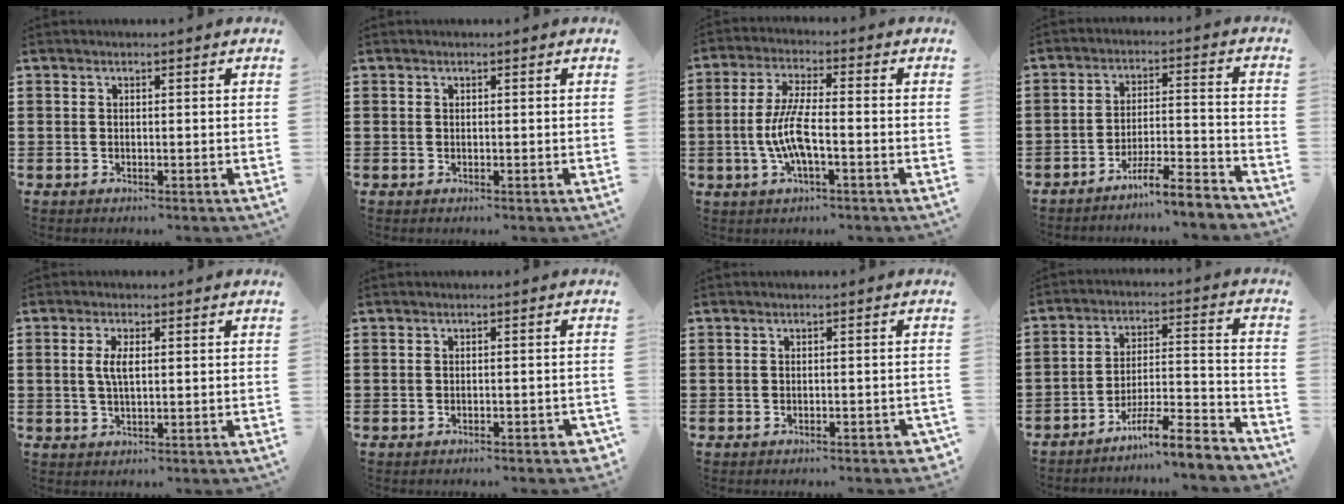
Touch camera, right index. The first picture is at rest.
{"total": 0.0}
{"total": 7.1, "force": [-1.7, 1.9, 6.6], "torque": [-0.149, -0.009, -0.039]}
{"total": 7.0, "force": [-6.3, 0.2, 3.0], "torque": [-0.052, 0.003, -0.120]}
{"total": 3.3, "force": [0.5, 1.2, 3.1], "torque": [-0.063, 0.006, 0.007]}
{"total": 1.2, "force": [-1.1, 0.2, 0.5], "torque": [-0.014, -0.003, -0.021]}
{"total": 1.0, "force": [-0.9, 0.1, 0.4], "torque": [-0.012, -0.003, -0.017]}
{"total": 8.5, "force": [-7.3, 0.6, 4.3], "torque": [-0.060, 0.010, -0.138]}